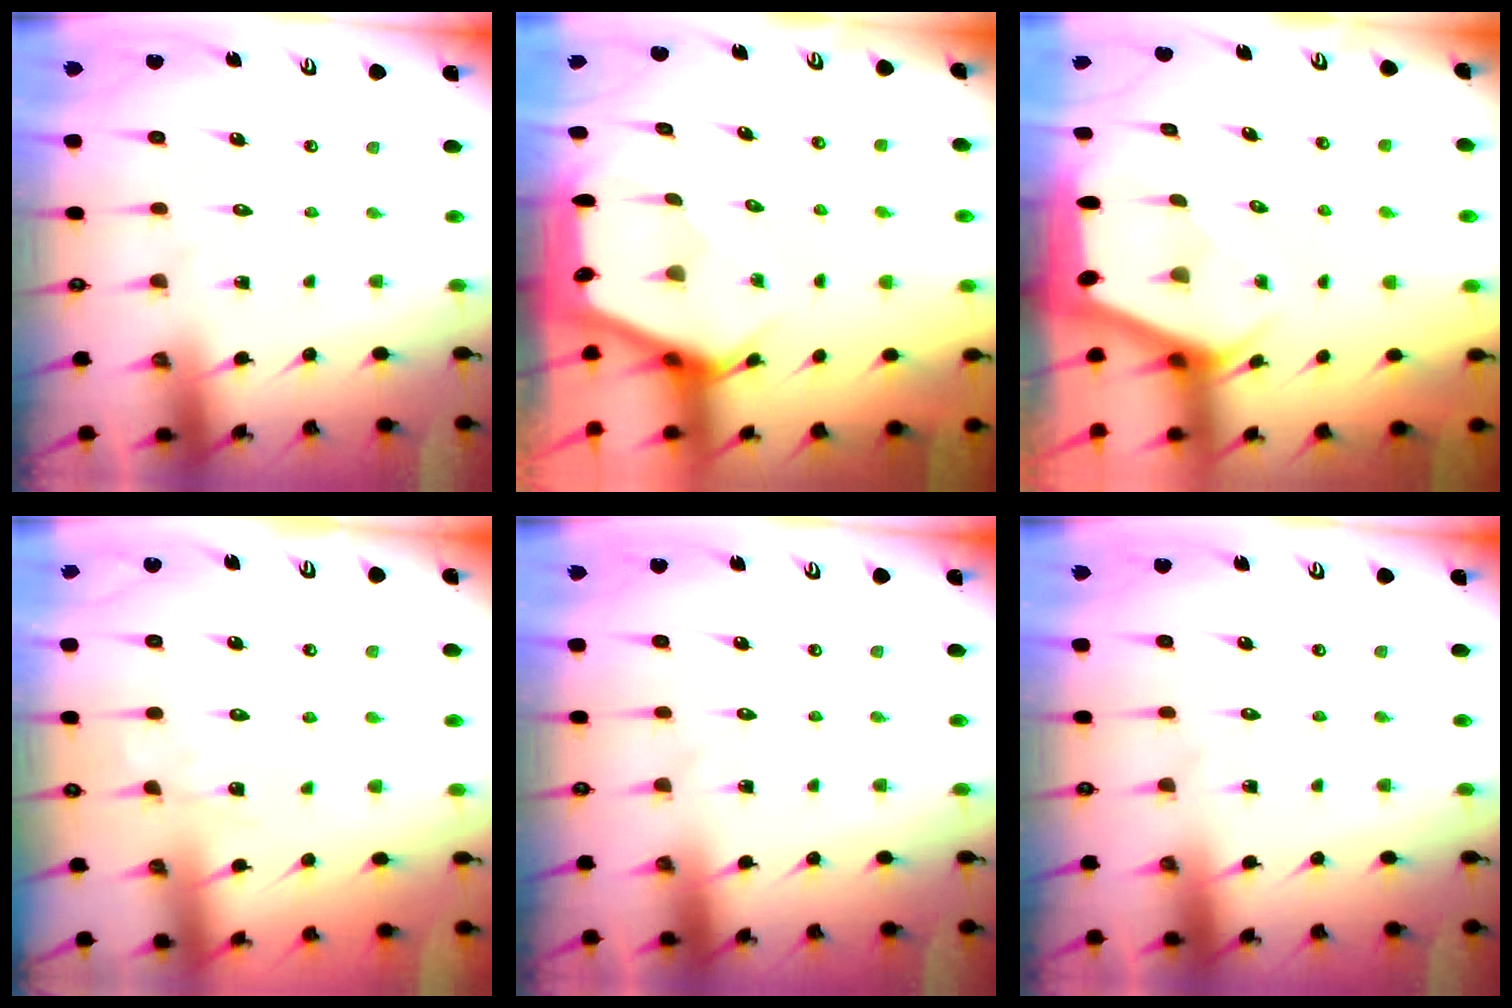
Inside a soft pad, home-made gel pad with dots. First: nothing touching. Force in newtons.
{"total": 2.4, "press": 2.4, "slide": 0.3}
{"total": 2.0, "press": 1.9, "slide": 0.3}
{"total": 2.7, "press": 2.7, "slide": 0.3}
{"total": 0.0}
{"total": 0.0}